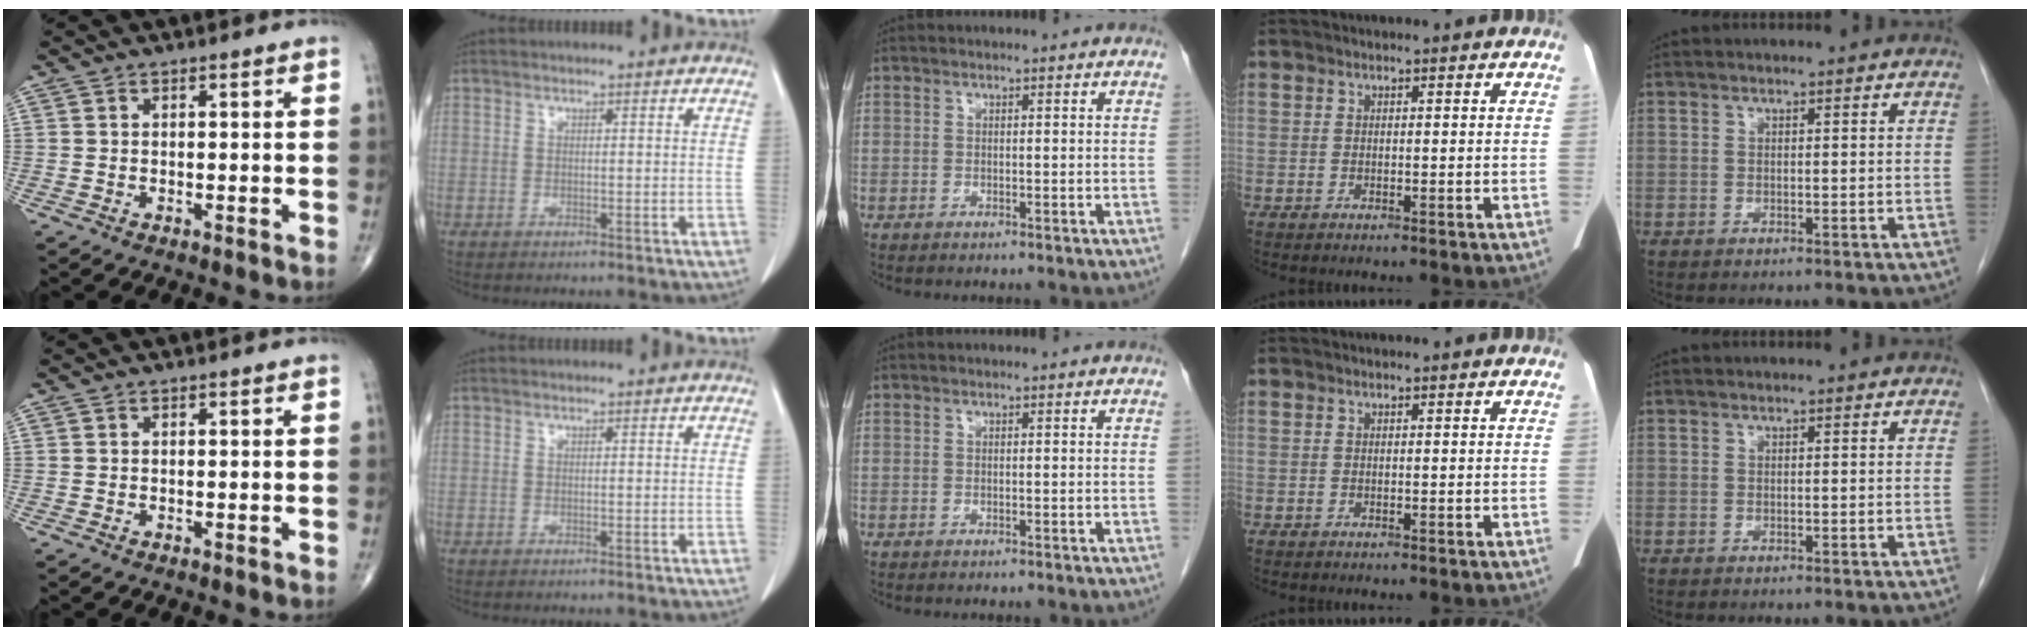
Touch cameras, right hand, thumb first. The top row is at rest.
{}